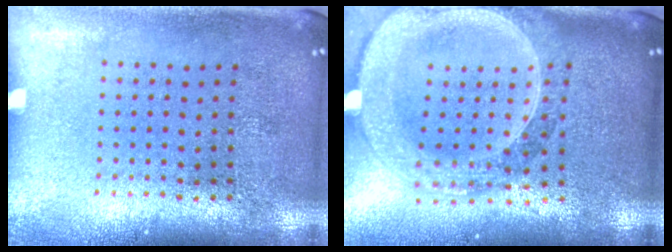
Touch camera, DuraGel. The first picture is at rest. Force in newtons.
{"total": 2.9, "press": 2.5, "slide": 1.5}